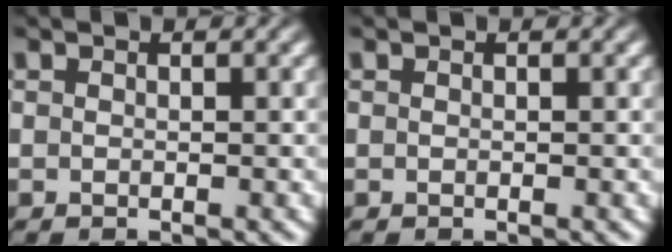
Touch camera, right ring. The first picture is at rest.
{"total": 0.0}